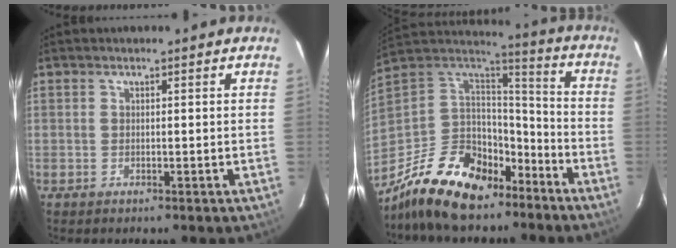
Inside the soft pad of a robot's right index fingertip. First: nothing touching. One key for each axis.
{"total": 22.4, "fx": -14.9, "fy": 11.8, "fz": 11.9, "tx": -0.258, "ty": 0.008, "tz": -0.238}